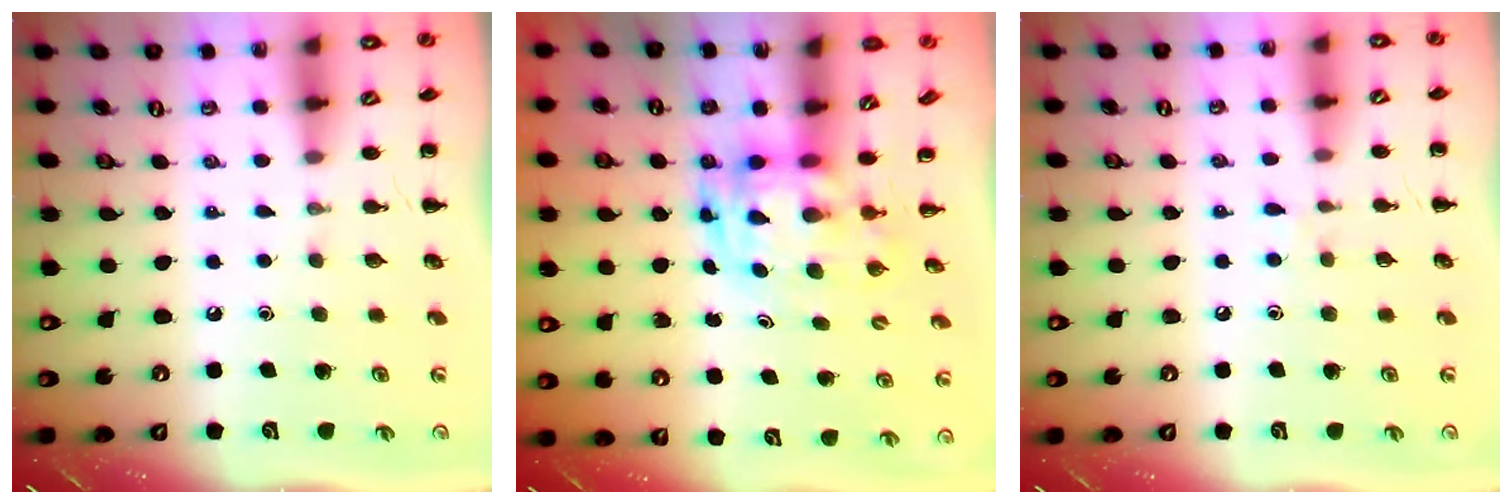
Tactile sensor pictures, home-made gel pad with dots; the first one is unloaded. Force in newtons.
{"total": 3.2, "press": 3.1, "slide": 0.6}
{"total": 4.0, "press": 3.6, "slide": 1.6}